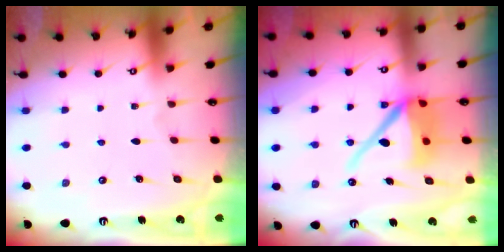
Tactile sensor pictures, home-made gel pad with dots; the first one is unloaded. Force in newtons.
{"total": 12.5, "press": 12.3, "slide": 1.8}